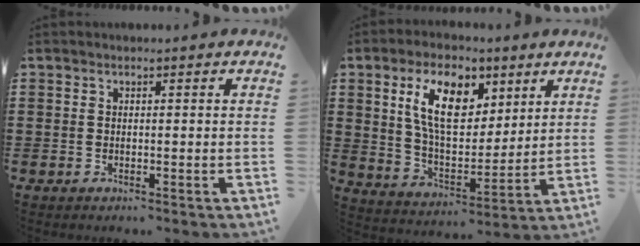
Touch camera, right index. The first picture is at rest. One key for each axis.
{"total": 11.0, "fx": 5.0, "fy": 6.0, "fz": 7.7, "tx": -0.158, "ty": 0.008, "tz": 0.091}